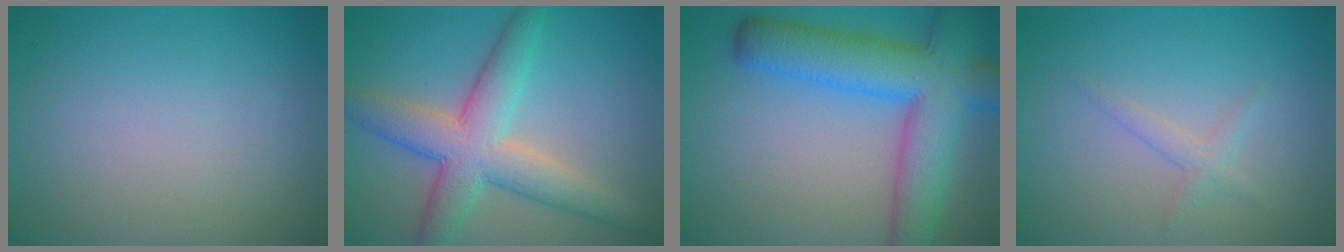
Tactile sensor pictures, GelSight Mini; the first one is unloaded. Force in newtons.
{"total": 6.9, "press": 6.9, "slide": 0.1}
{"total": 11.2, "press": 11.2, "slide": 0.4}
{"total": 1.4, "press": 1.4, "slide": 0.1}